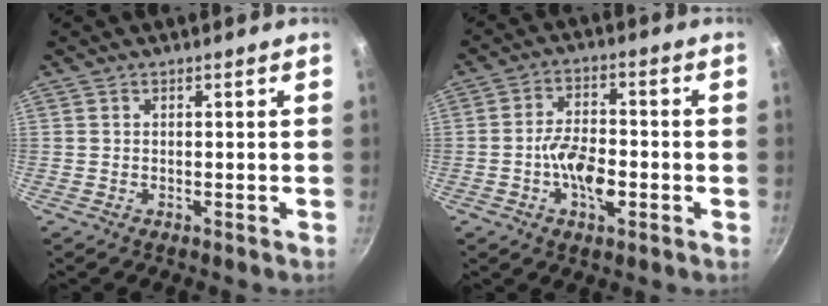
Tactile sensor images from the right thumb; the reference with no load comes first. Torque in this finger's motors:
{"motor_torque": [0.62, 1.50, 0.90, -0.66, 0.06]}